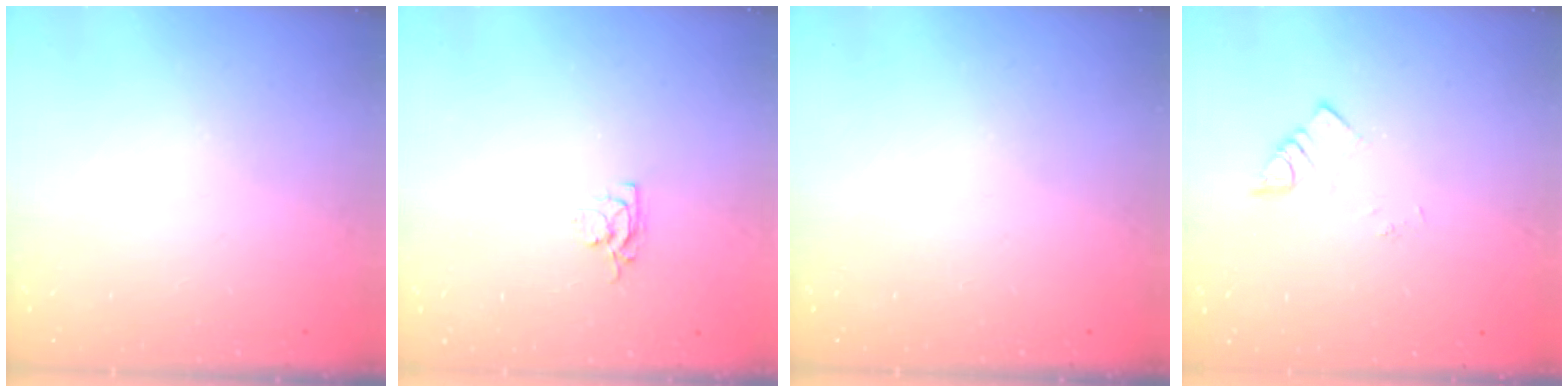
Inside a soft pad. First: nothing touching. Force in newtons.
{"total": 3.9, "press": 3.9, "slide": 0.4}
{"total": 0.0}
{"total": 2.2, "press": 2.2, "slide": 0.2}